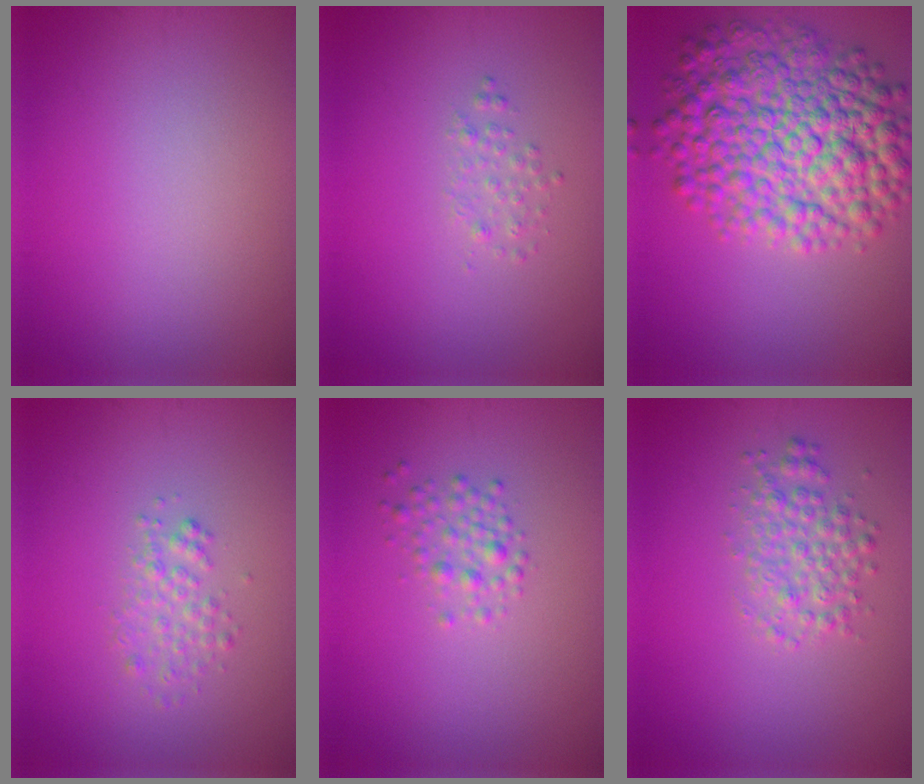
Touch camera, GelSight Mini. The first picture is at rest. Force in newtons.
{"total": 1.0, "press": 1.0, "slide": 0.1}
{"total": 10.6, "press": 10.6, "slide": 0.1}
{"total": 1.7, "press": 1.7, "slide": 0.1}
{"total": 1.8, "press": 1.8, "slide": 0.0}
{"total": 2.8, "press": 2.8, "slide": 0.1}